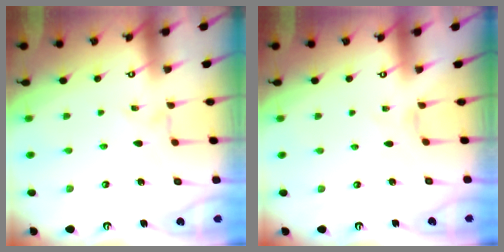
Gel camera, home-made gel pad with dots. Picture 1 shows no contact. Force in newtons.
{"total": 1.7, "press": 1.6, "slide": 0.4}